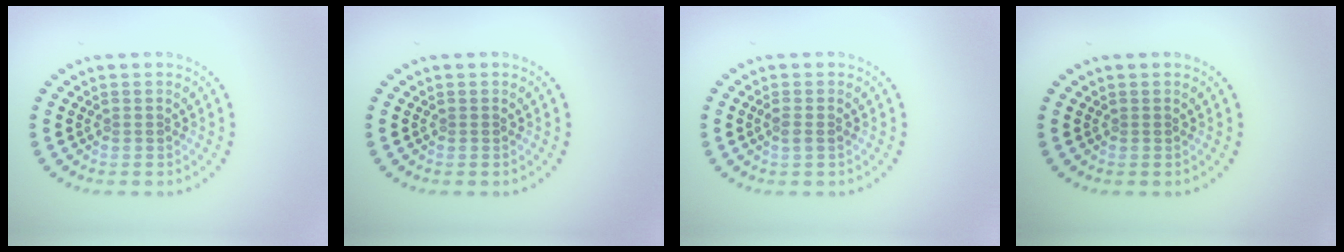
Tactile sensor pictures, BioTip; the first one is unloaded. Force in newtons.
{"total": 0.0}
{"total": 1.1, "press": 1.0, "slide": 0.6}
{"total": 0.0}